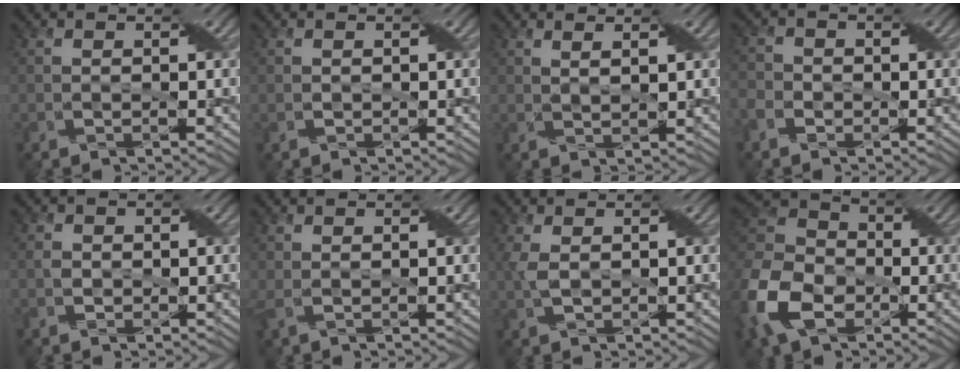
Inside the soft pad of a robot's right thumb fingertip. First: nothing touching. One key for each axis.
{"total": 0.0}
{"total": 1.8, "fx": 1.2, "fy": 0.4, "fz": 1.3, "tx": -0.017, "ty": -0.010, "tz": 0.023}
{"total": 2.9, "fx": -1.6, "fy": 2.3, "fz": 0.8, "tx": -0.023, "ty": -0.004, "tz": -0.035}
{"total": 1.4, "fx": -0.4, "fy": 1.2, "fz": 0.4, "tx": -0.012, "ty": -0.003, "tz": -0.005}
{"total": 1.4, "fx": 0.3, "fy": 0.4, "fz": 1.2, "tx": -0.029, "ty": 0.003, "tz": 0.006}
{"total": 2.1, "fx": 0.4, "fy": 1.1, "fz": 1.8, "tx": -0.051, "ty": 0.003, "tz": 0.010}
{"total": 13.6, "fx": -5.7, "fy": 9.5, "fz": 7.9, "tx": -0.221, "ty": -0.032, "tz": -0.129}